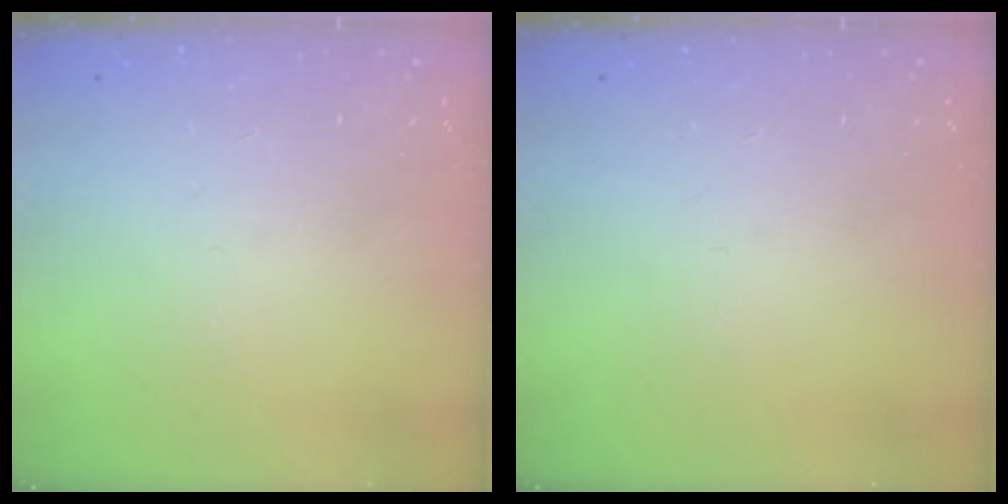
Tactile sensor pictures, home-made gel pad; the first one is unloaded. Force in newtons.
{"total": 0.0}